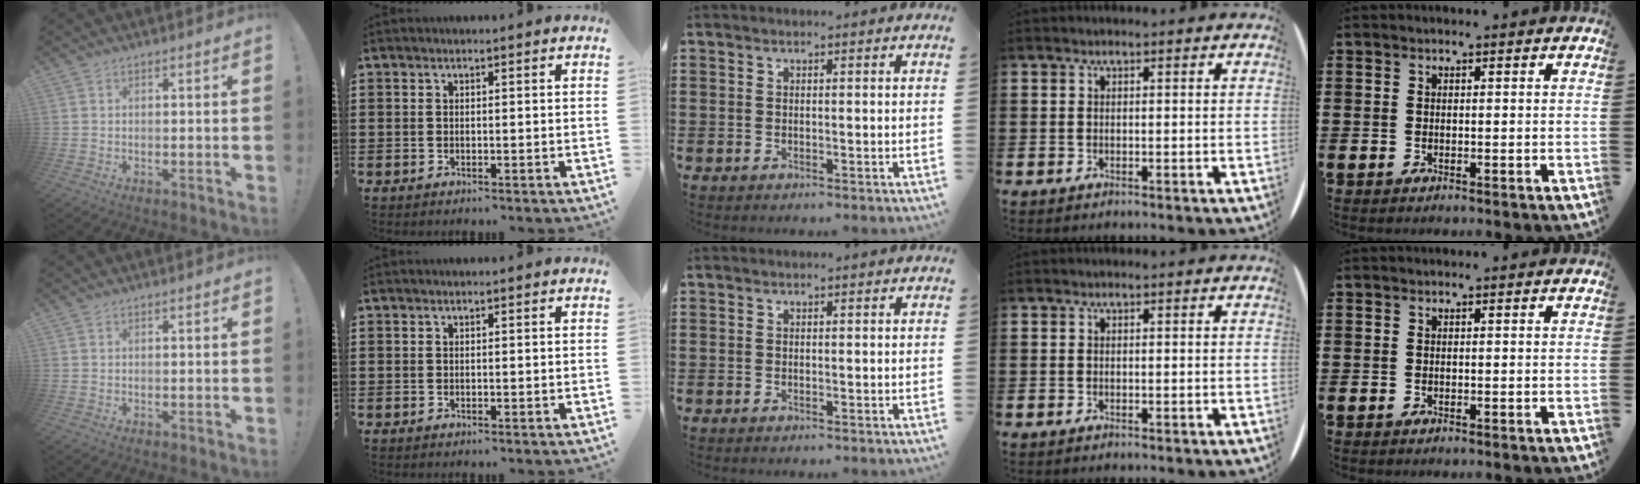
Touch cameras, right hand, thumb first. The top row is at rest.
{}